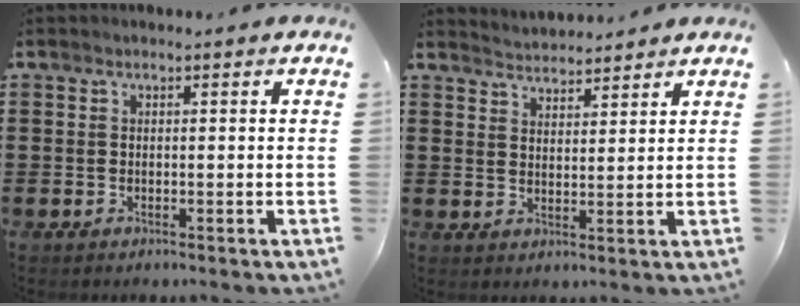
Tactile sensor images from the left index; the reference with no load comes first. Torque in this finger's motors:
{"motor_torque": [0.36, 0.42, 0.00, -0.01]}